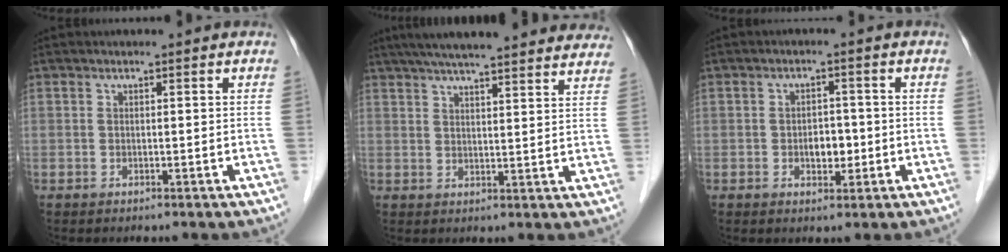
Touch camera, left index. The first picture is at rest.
{"total": 25.0, "force": [22.0, 3.0, 11.5], "torque": [-0.177, 0.014, 0.276]}
{"total": 3.3, "force": [-0.7, 2.0, 2.5], "torque": [-0.035, 0.004, -0.006]}